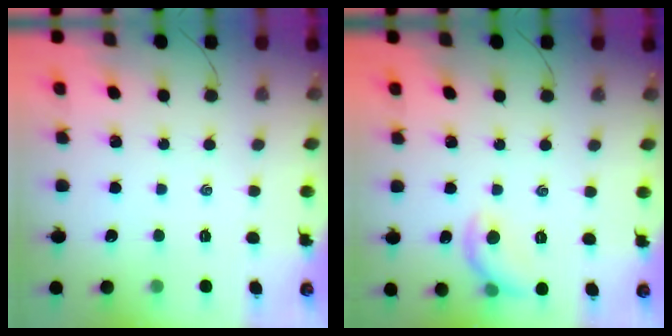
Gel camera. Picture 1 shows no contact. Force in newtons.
{"total": 8.2, "press": 8.1, "slide": 0.5}